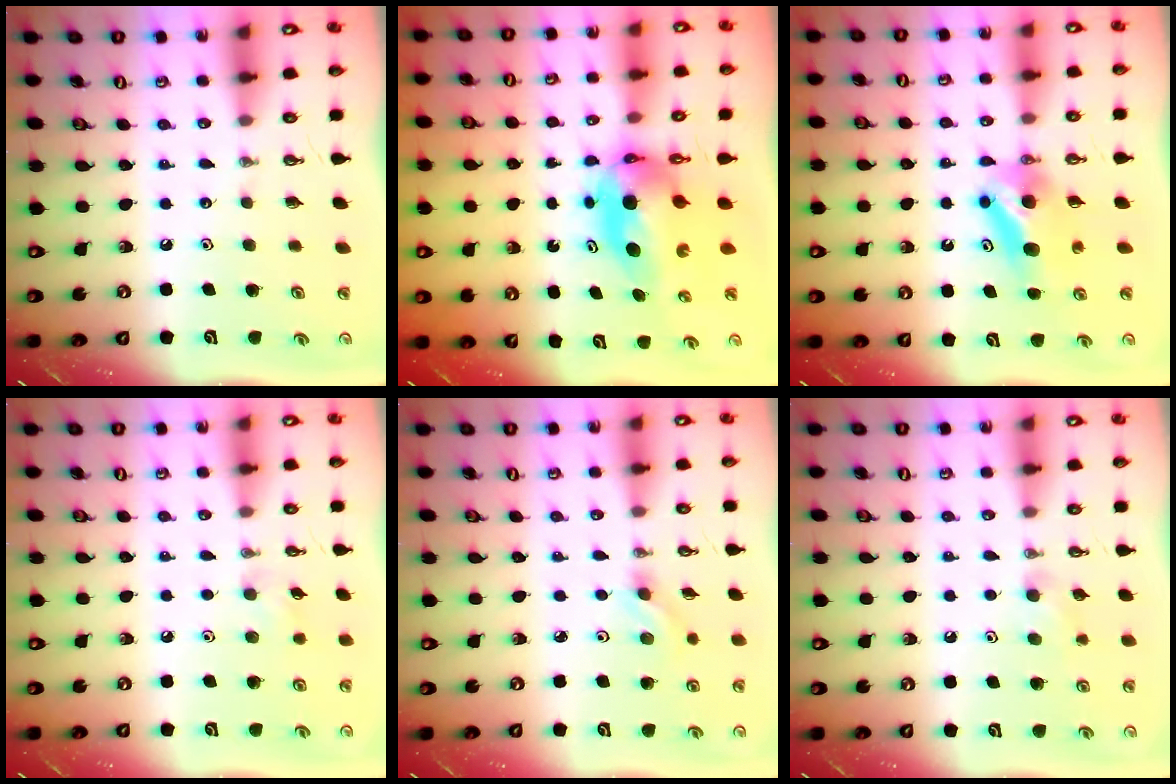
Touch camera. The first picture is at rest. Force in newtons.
{"total": 6.7, "press": 6.7, "slide": 1.0}
{"total": 7.4, "press": 7.1, "slide": 1.9}
{"total": 6.7, "press": 6.4, "slide": 2.1}
{"total": 4.5, "press": 4.1, "slide": 2.0}
{"total": 7.3, "press": 6.4, "slide": 3.7}